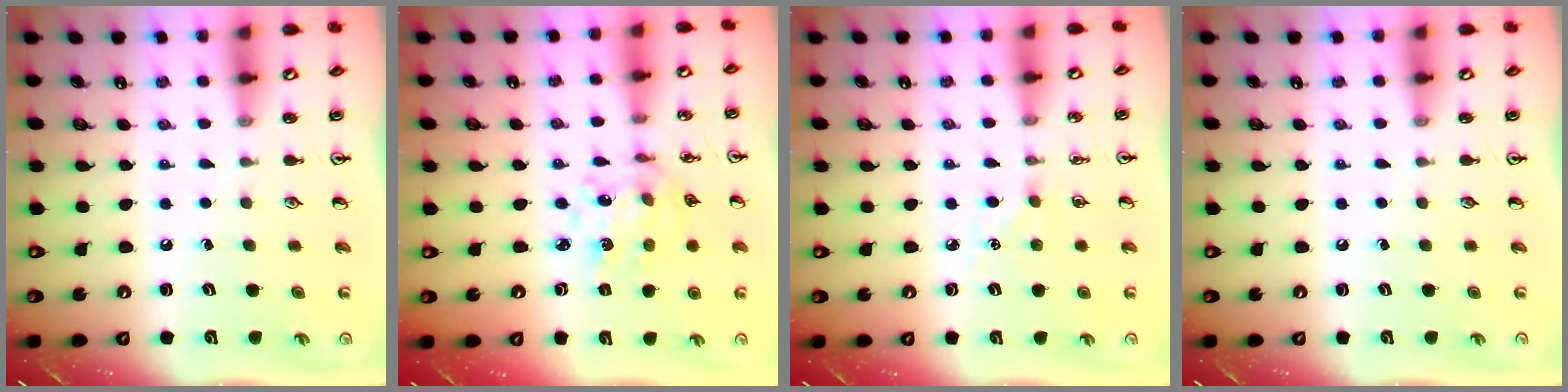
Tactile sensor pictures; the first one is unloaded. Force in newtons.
{"total": 6.3, "press": 6.0, "slide": 2.0}
{"total": 5.0, "press": 4.9, "slide": 0.8}
{"total": 0.0}